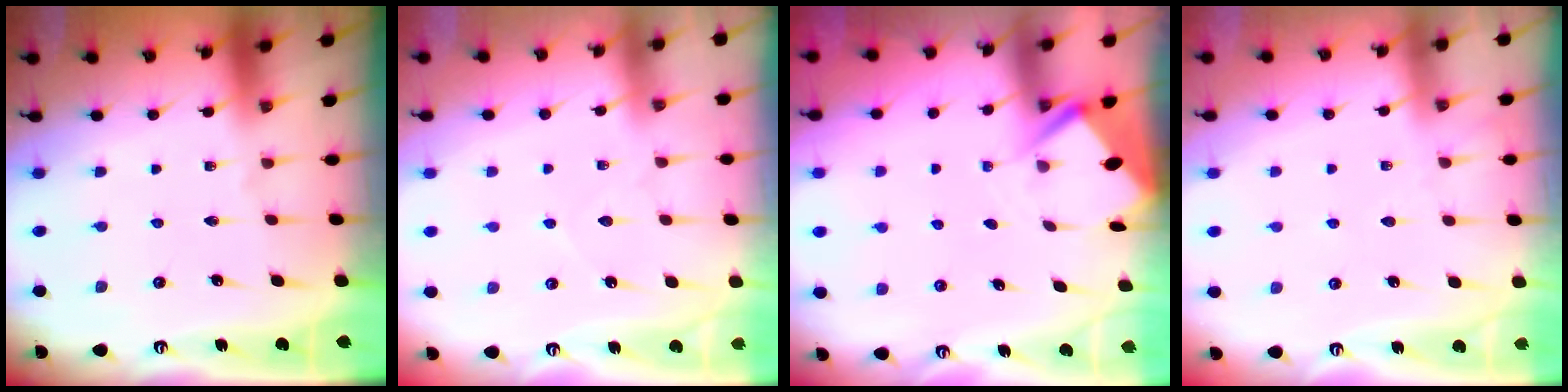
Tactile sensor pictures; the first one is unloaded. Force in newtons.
{"total": 4.9, "press": 4.8, "slide": 0.4}
{"total": 2.9, "press": 2.9, "slide": 0.4}
{"total": 4.9, "press": 4.9, "slide": 0.7}